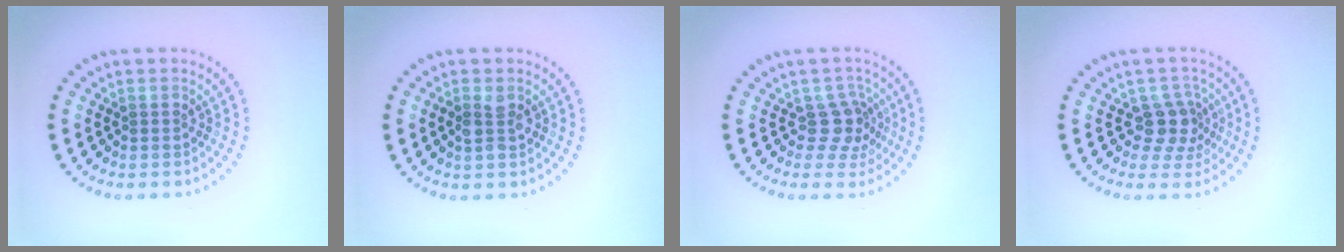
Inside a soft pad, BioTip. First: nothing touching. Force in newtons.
{"total": 2.0, "press": 1.9, "slide": 0.2}
{"total": 2.7, "press": 2.1, "slide": 1.8}
{"total": 2.9, "press": 2.3, "slide": 1.8}